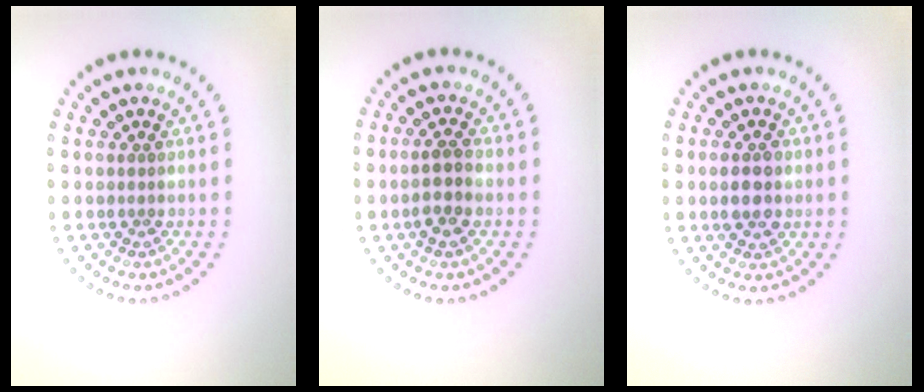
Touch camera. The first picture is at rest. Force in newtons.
{"total": 2.4, "press": 2.3, "slide": 0.7}
{"total": 2.5, "press": 2.5, "slide": 0.2}